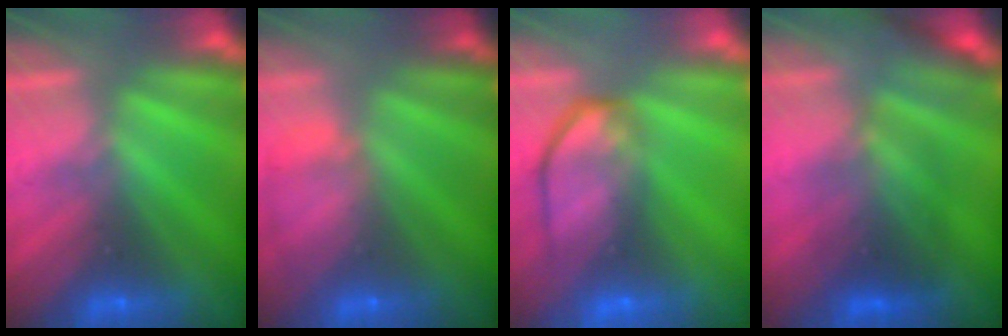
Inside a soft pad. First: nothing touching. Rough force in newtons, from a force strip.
{"total": 8.7}
{"total": 5.8}
{"total": 2.3}